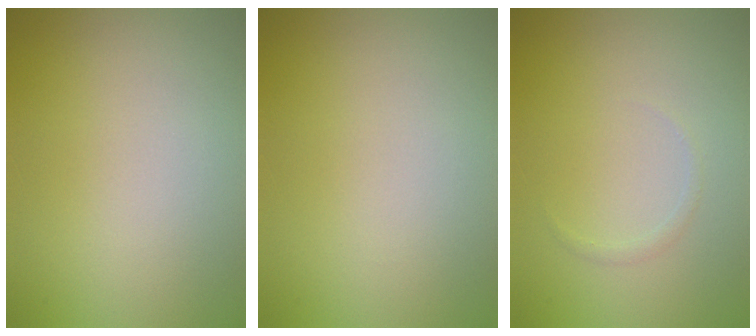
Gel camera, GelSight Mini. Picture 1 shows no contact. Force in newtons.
{"total": 0.0}
{"total": 0.5, "press": 0.5, "slide": 0.1}